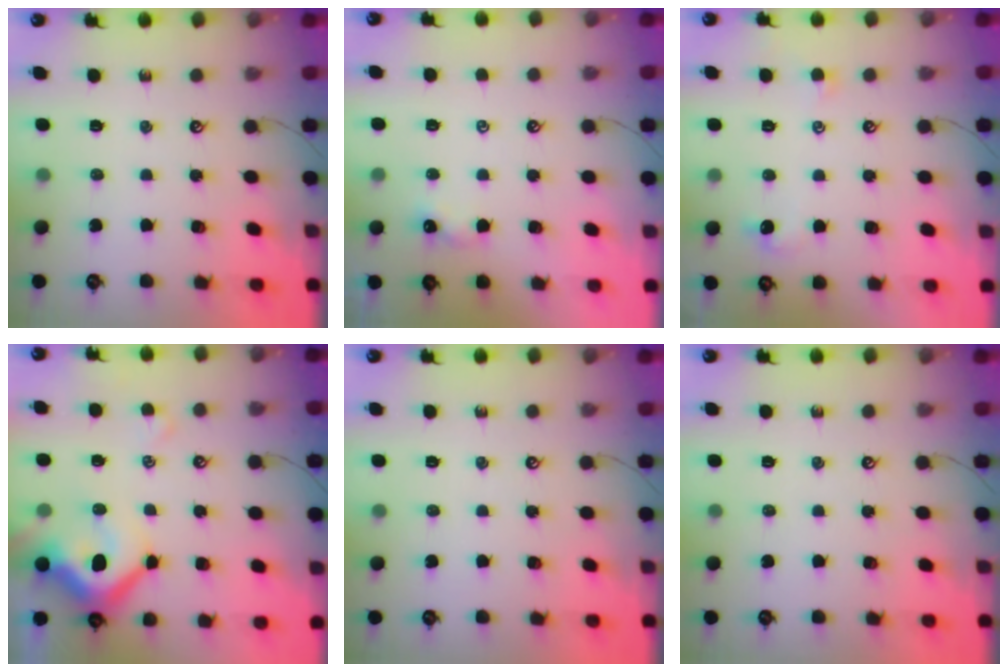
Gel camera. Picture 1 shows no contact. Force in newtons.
{"total": 1.4, "press": 1.3, "slide": 0.3}
{"total": 1.0, "press": 0.8, "slide": 0.6}
{"total": 10.9, "press": 10.8, "slide": 1.6}
{"total": 0.0}
{"total": 0.0}